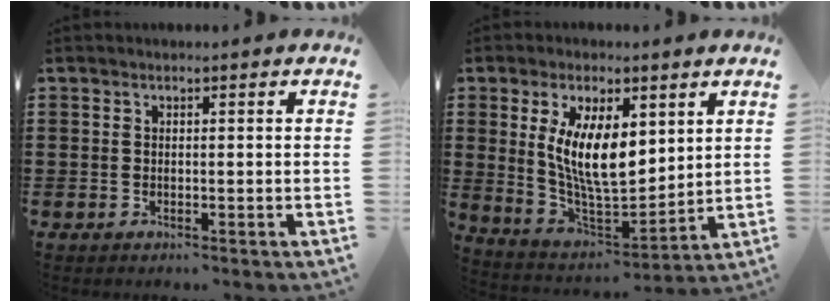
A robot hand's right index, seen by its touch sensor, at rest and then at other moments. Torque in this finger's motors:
{"motor_torque": [2.14, 0.00, 1.05, 0.21]}